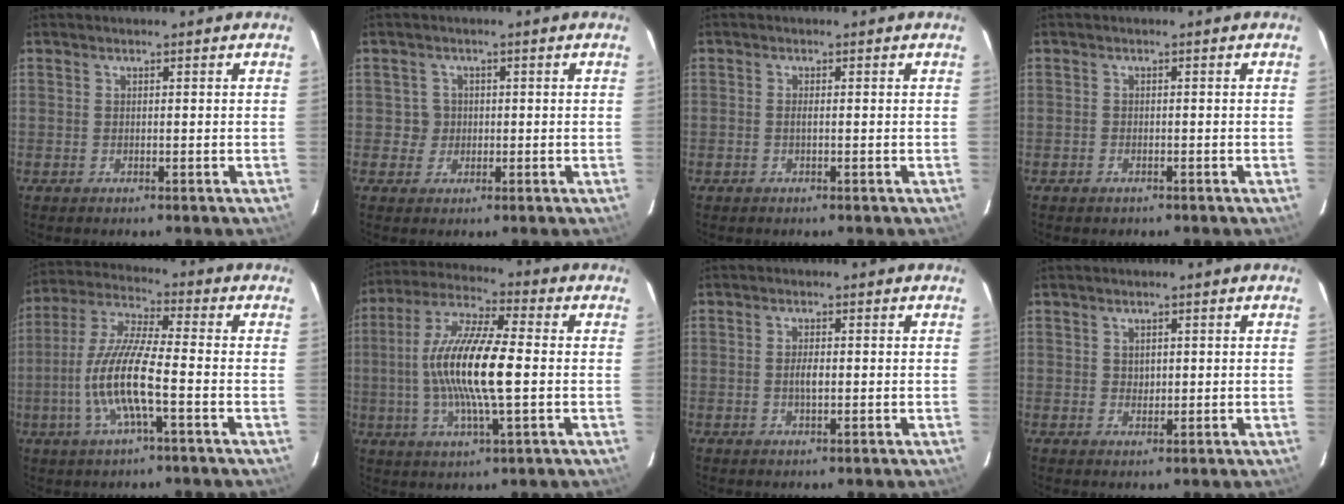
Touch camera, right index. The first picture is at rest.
{"total": 2.6, "force": [0.0, 2.6, 0.0], "torque": [0.009, 0.013, 0.002]}
{"total": 0.9, "force": [-0.2, 0.1, 0.8], "torque": [-0.017, 0.001, -0.005]}
{"total": 1.2, "force": [-0.8, 0.9, 0.2], "torque": [-0.006, 0.002, -0.012]}
{"total": 12.8, "force": [-3.5, 1.9, 12.1], "torque": [-0.253, -0.002, -0.069]}
{"total": 15.7, "force": [-0.7, 2.9, 15.4], "torque": [-0.302, 0.005, -0.022]}
{"total": 2.1, "force": [-0.2, 0.8, 2.0], "torque": [-0.038, 0.001, -0.004]}
{"total": 1.7, "force": [0.5, 1.4, 0.7], "torque": [-0.008, 0.004, 0.012]}